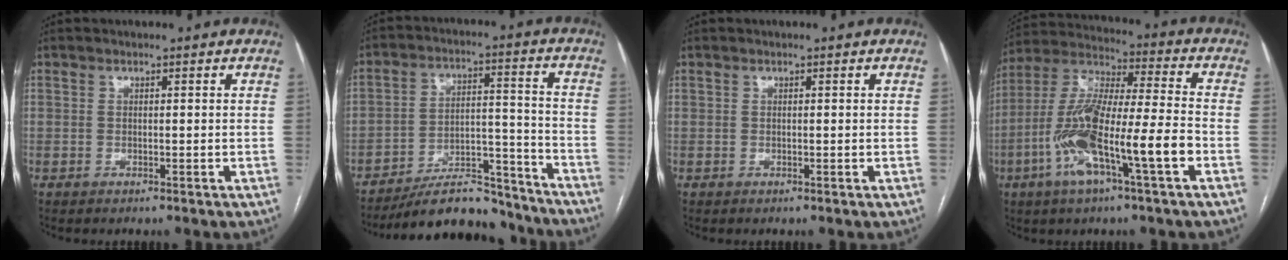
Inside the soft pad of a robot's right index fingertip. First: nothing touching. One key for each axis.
{"total": 13.8, "fx": -12.6, "fy": 4.2, "fz": 3.8, "tx": -0.041, "ty": 0.044, "tz": -0.198}
{"total": 0.0}
{"total": 16.6, "fx": -5.8, "fy": 1.6, "fz": 15.5, "tx": -0.307, "ty": 0.001, "tz": -0.109}